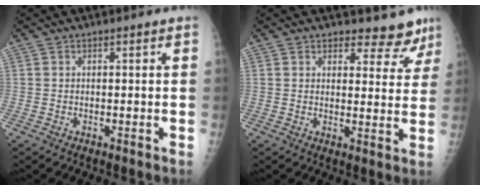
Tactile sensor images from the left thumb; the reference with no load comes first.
{"total": 7.0, "force": [6.1, 3.2, 1.0], "torque": [0.035, -0.039, 0.063]}